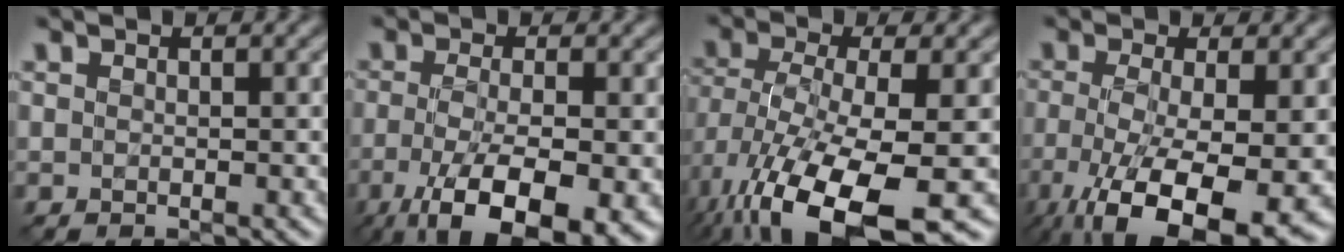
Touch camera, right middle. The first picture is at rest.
{"total": 9.6, "force": [-4.4, 3.1, 8.0], "torque": [-0.155, -0.024, -0.068]}
{"total": 12.7, "force": [-5.5, 4.8, 10.4], "torque": [-0.212, -0.036, -0.087]}
{"total": 10.8, "force": [-4.7, 3.6, 9.1], "torque": [-0.178, -0.033, -0.072]}